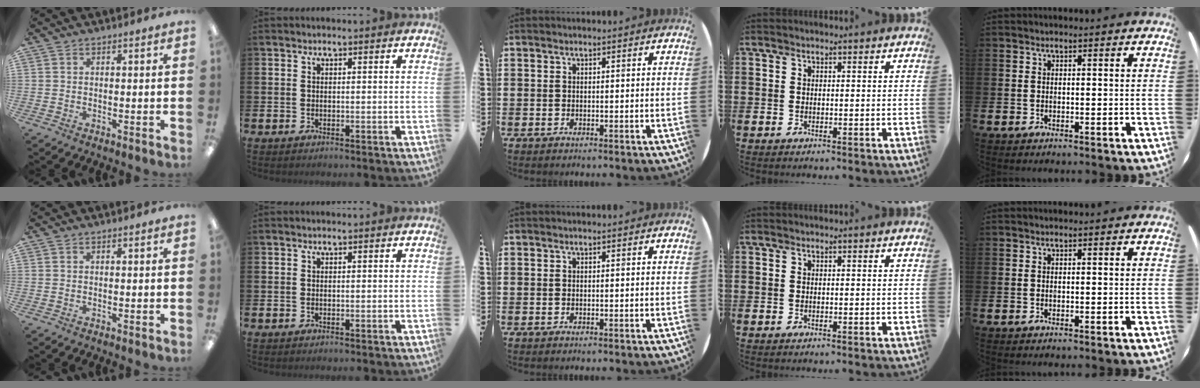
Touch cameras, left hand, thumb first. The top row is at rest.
{}